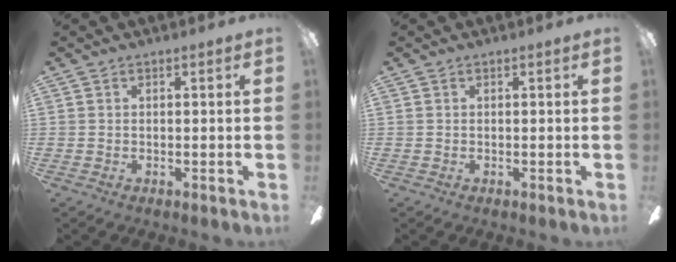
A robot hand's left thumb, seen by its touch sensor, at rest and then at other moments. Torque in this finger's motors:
{"motor_torque": [0.01, 0.01, -0.03, 0.04, 0.00]}